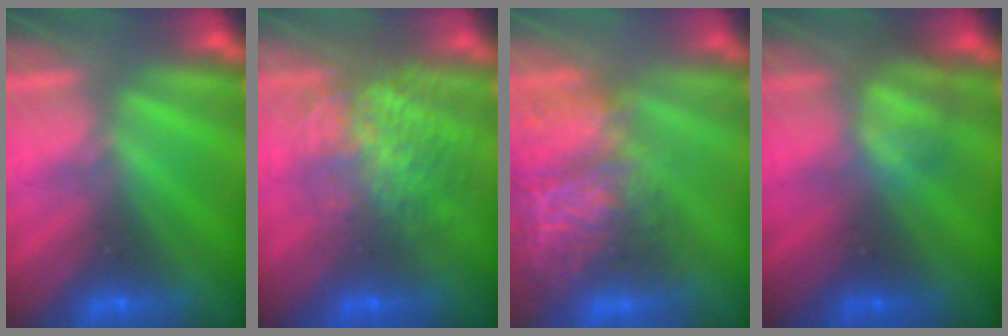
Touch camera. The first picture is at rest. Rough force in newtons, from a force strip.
{"total": 7.7}
{"total": 7.6}
{"total": 2.4}